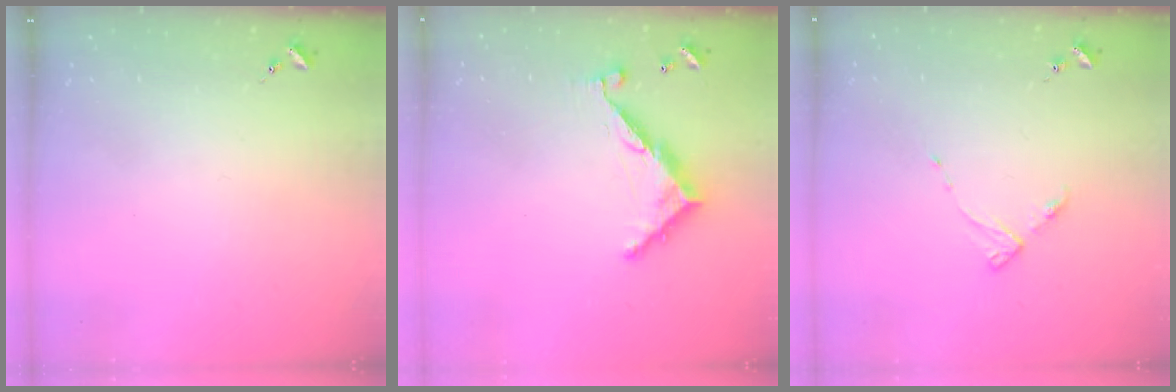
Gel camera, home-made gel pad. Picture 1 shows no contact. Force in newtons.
{"total": 9.0, "press": 9.0, "slide": 0.7}
{"total": 5.0, "press": 4.9, "slide": 0.6}